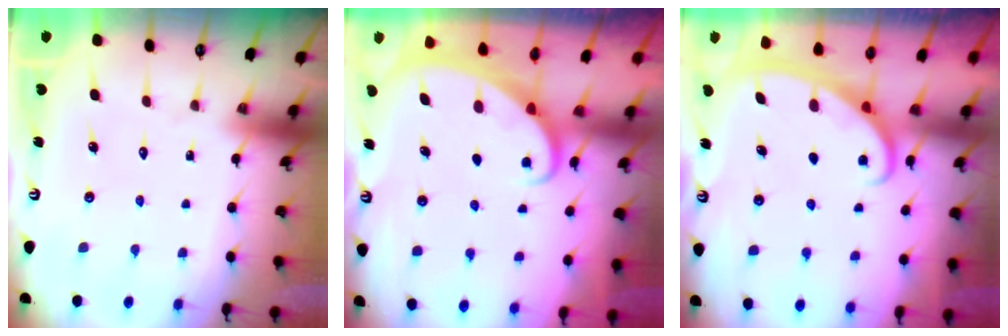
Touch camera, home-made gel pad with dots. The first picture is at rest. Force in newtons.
{"total": 2.1, "press": 2.1, "slide": 0.2}
{"total": 3.0, "press": 3.0, "slide": 0.4}